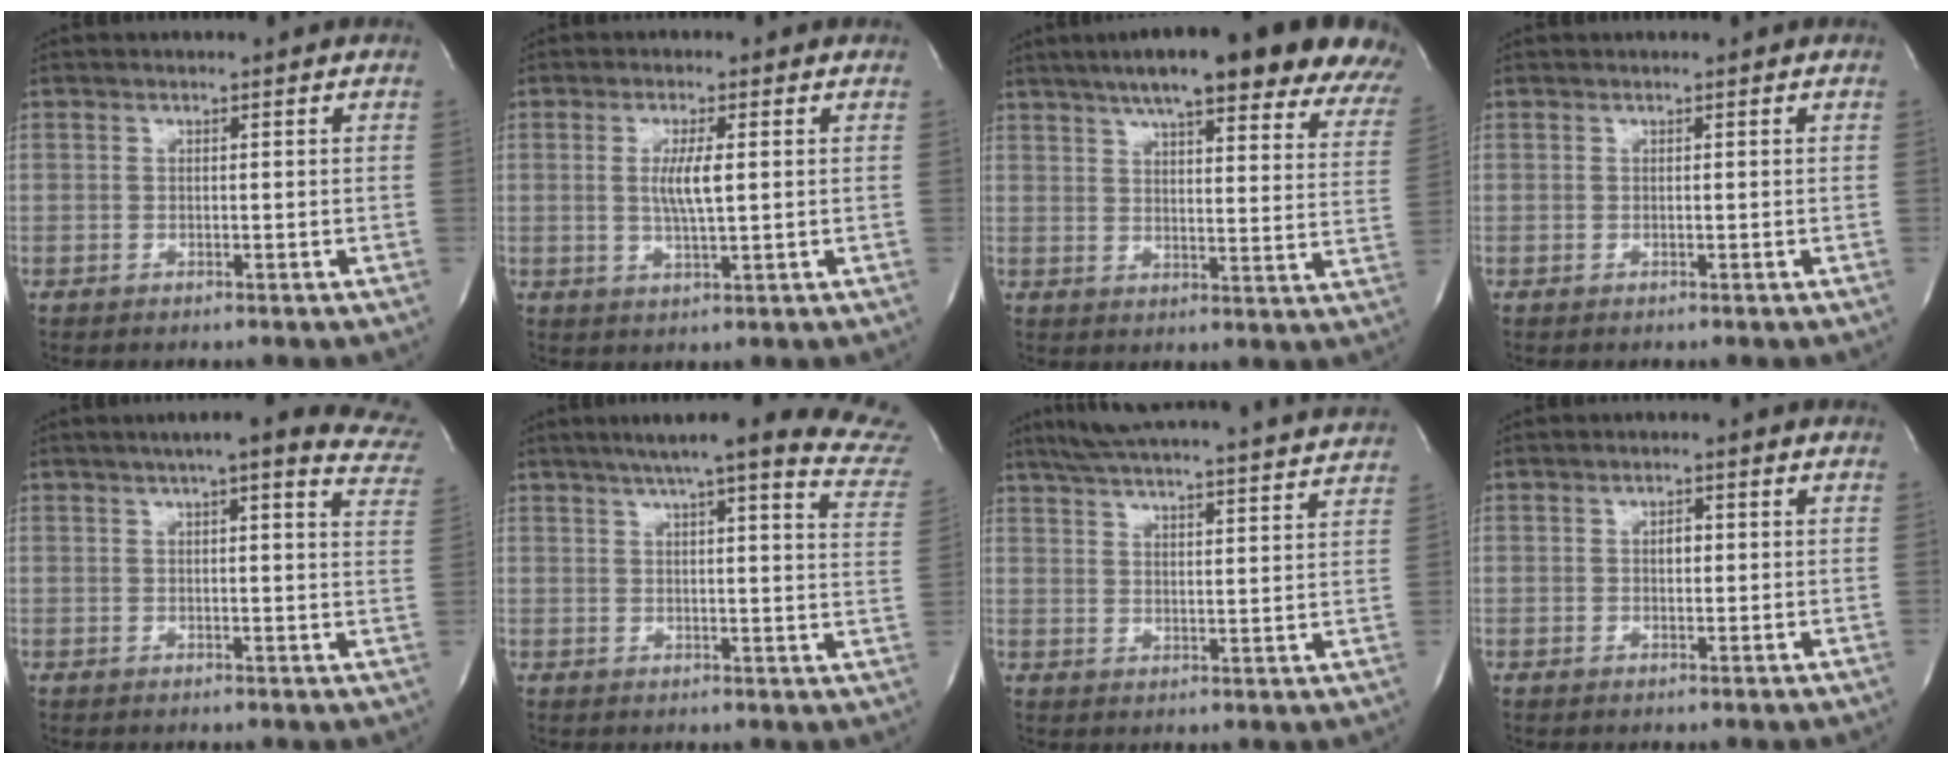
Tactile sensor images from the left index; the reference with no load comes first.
{"total": 4.3, "force": [0.1, 0.3, 4.3], "torque": [-0.083, -0.011, 0.003]}
{"total": 26.6, "force": [21.3, 3.8, 15.5], "torque": [-0.193, -0.017, 0.251]}
{"total": 0.0}
{"total": 16.9, "force": [13.9, 2.9, 9.2], "torque": [-0.111, 0.000, 0.142]}
{"total": 22.3, "force": [20.0, 0.5, 9.8], "torque": [-0.131, -0.063, 0.219]}
{"total": 24.8, "force": [23.0, 0.6, 9.1], "torque": [-0.154, -0.024, 0.295]}
{"total": 1.3, "force": [-0.3, 0.7, 1.1], "torque": [-0.016, -0.003, -0.005]}